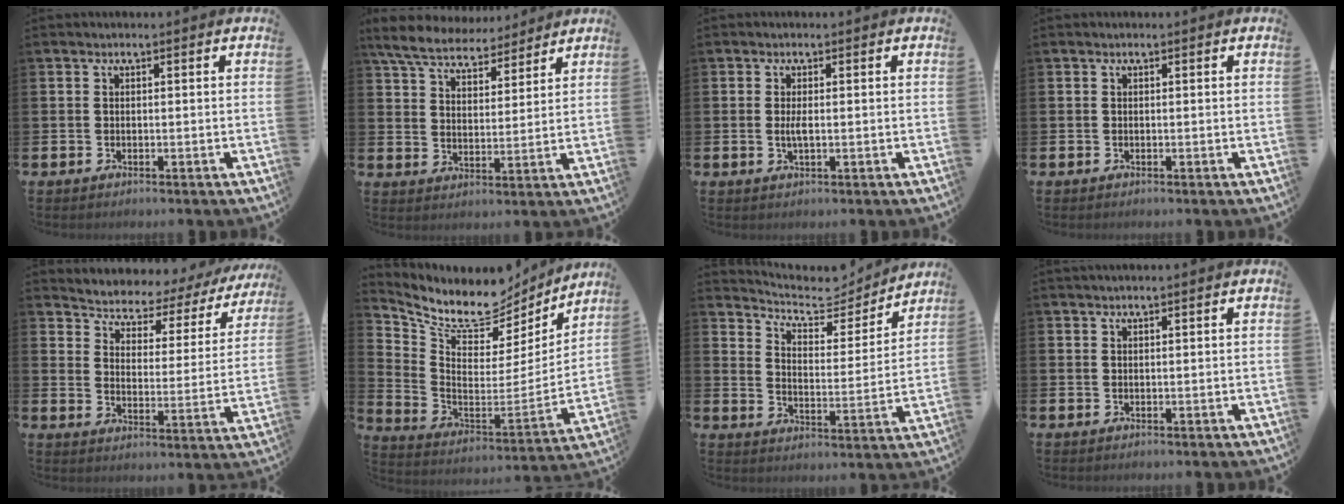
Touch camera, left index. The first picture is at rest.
{"total": 7.1, "force": [6.6, 2.0, 1.7], "torque": [-0.067, -0.031, 0.119]}
{"total": 1.5, "force": [0.0, 0.4, 1.4], "torque": [-0.027, 0.001, -0.002]}
{"total": 0.0}
{"total": 4.0, "force": [3.6, 1.6, 0.1], "torque": [-0.036, -0.037, 0.053]}
{"total": 9.6, "force": [8.5, 3.8, 2.5], "torque": [-0.087, -0.069, 0.146]}
{"total": 6.8, "force": [6.1, 2.3, 1.6], "torque": [-0.063, -0.046, 0.102]}
{"total": 0.6, "force": [0.6, -0.1, 0.1], "torque": [-0.009, 0.002, 0.013]}